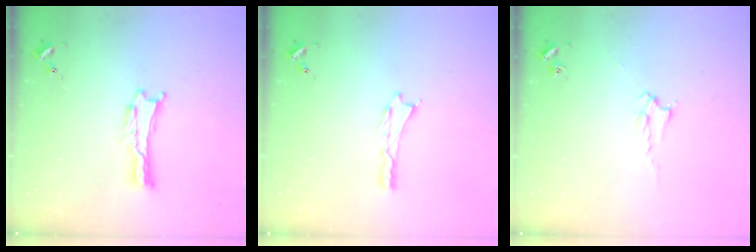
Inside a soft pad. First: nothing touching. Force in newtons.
{"total": 0.0}
{"total": 2.0, "press": 2.0, "slide": 0.2}